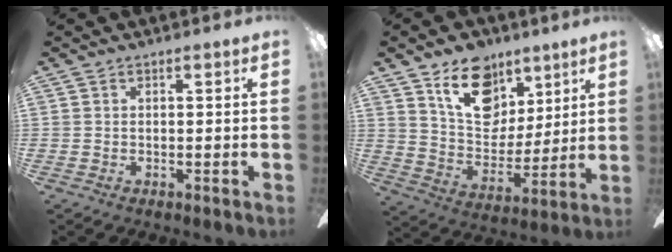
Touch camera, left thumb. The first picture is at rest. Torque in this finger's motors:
{"motor_torque": [0.54, 0.25, 1.11, -0.93, 0.22]}